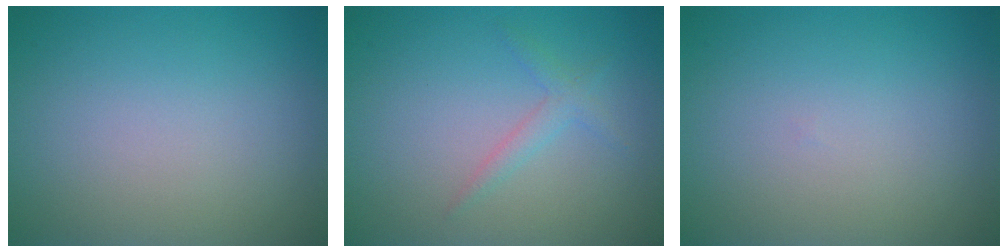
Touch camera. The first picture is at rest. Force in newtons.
{"total": 1.4, "press": 1.4, "slide": 0.0}
{"total": 0.0}